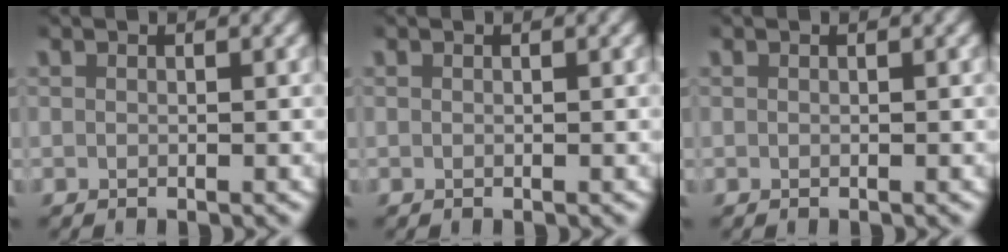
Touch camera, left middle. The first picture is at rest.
{"total": 0.0}
{"total": 0.0}